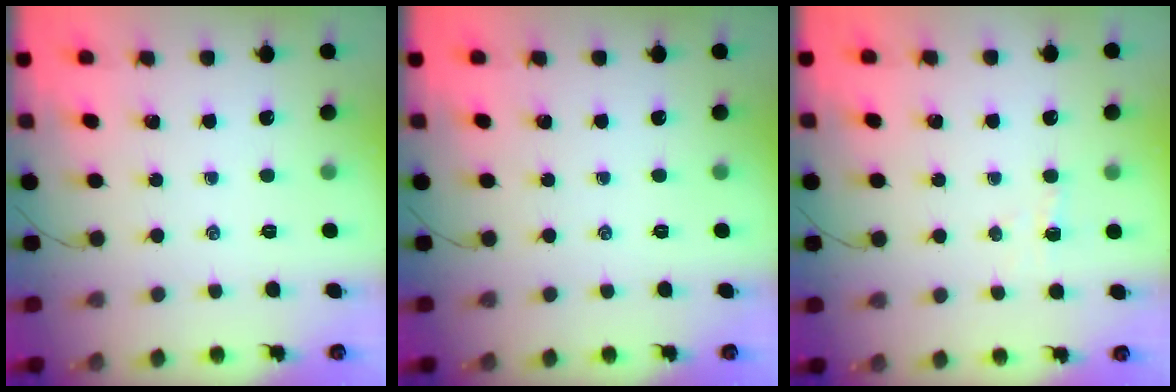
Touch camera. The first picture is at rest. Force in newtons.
{"total": 0.0}
{"total": 3.0, "press": 2.9, "slide": 0.7}